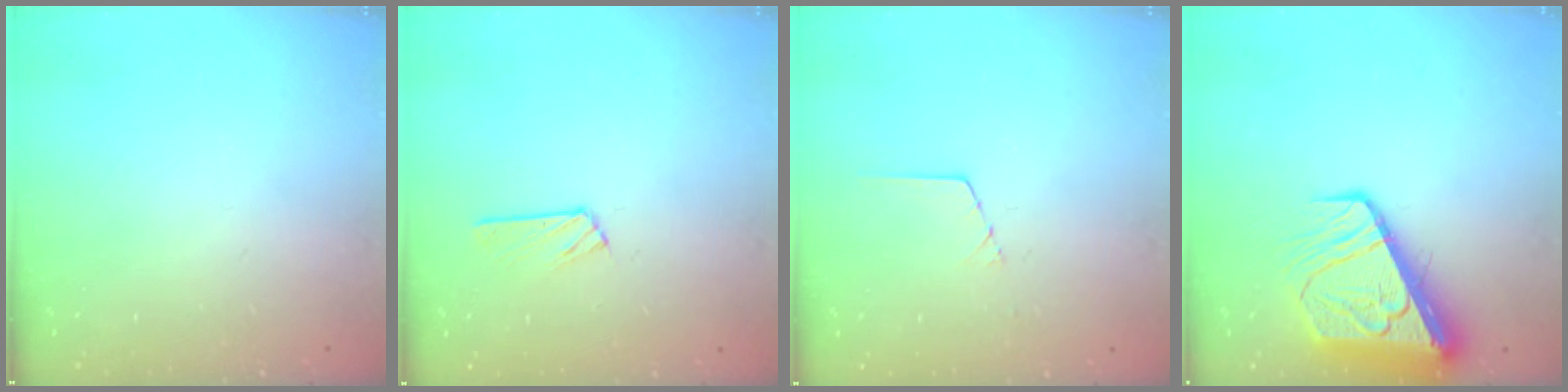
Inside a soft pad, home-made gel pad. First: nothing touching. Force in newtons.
{"total": 2.9, "press": 2.9, "slide": 0.3}
{"total": 1.4, "press": 1.4, "slide": 0.1}
{"total": 11.4, "press": 11.3, "slide": 1.4}